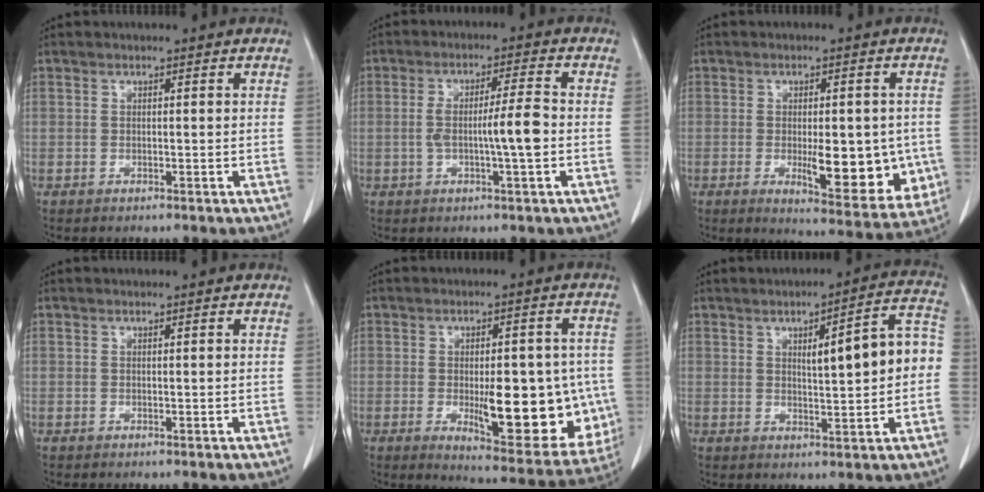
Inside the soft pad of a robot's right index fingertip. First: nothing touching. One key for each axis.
{"total": 6.6, "fx": -1.0, "fy": 0.0, "fz": 6.5, "tx": -0.118, "ty": 0.005, "tz": -0.017}
{"total": 12.6, "fx": -2.3, "fy": 4.4, "fz": 11.6, "tx": -0.139, "ty": -0.014, "tz": -0.018}
{"total": 0.0}
{"total": 17.2, "fx": -2.8, "fy": 5.8, "fz": 16.0, "tx": -0.169, "ty": -0.003, "tz": -0.014}
{"total": 10.3, "fx": 0.7, "fy": 1.5, "fz": 10.2, "tx": -0.135, "ty": 0.030, "tz": 0.012}